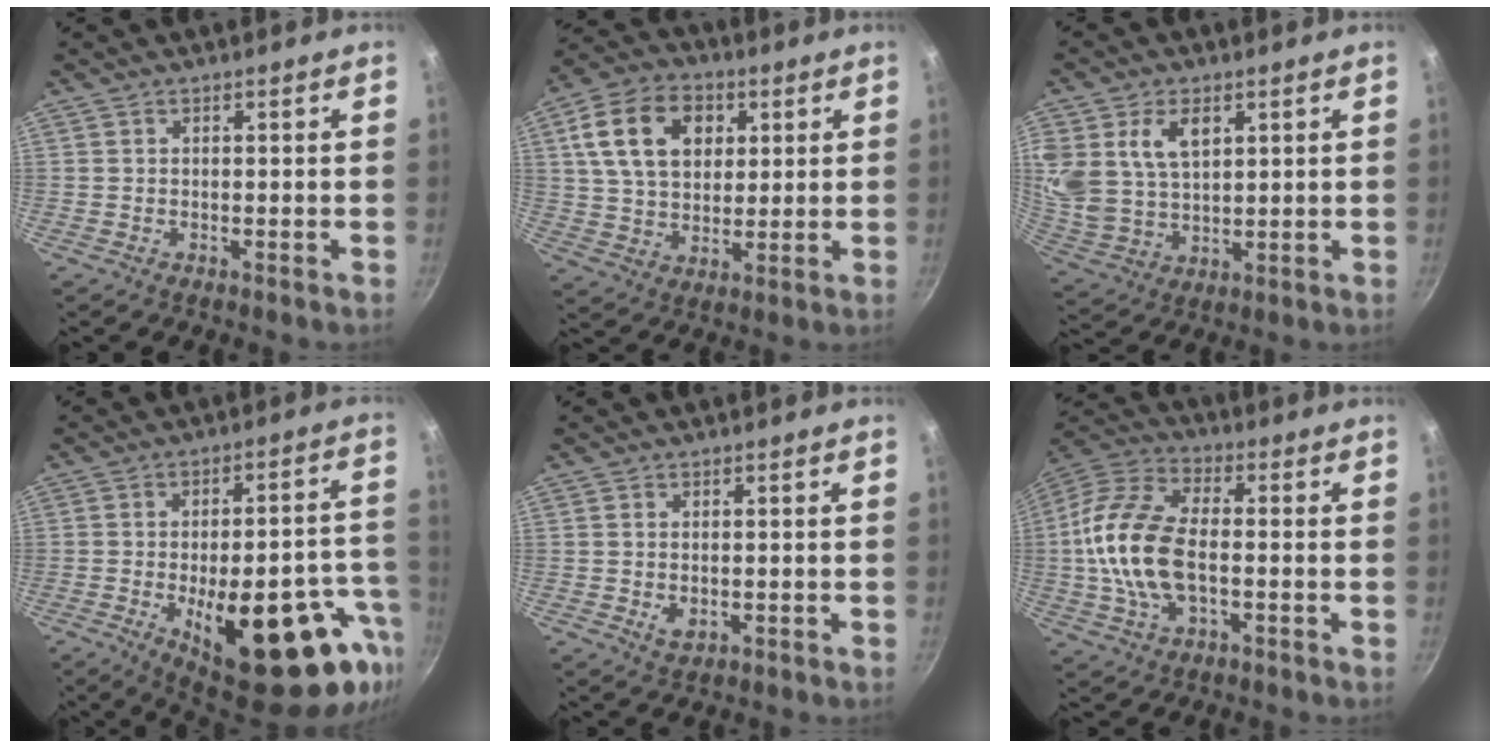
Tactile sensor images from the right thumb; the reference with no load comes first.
{"total": 15.6, "force": [4.8, 11.0, 10.0], "torque": [-0.157, 0.001, 0.078]}
{"total": 13.2, "force": [5.0, 8.9, 8.4], "torque": [-0.162, -0.020, 0.106]}
{"total": 26.6, "force": [-9.9, 10.8, 22.2], "torque": [-0.247, 0.027, -0.122]}
{"total": 2.8, "force": [-0.3, 1.9, 2.0], "torque": [-0.034, -0.006, 0.001]}
{"total": 16.9, "force": [-1.5, 9.4, 13.9], "torque": [-0.273, 0.032, -0.040]}